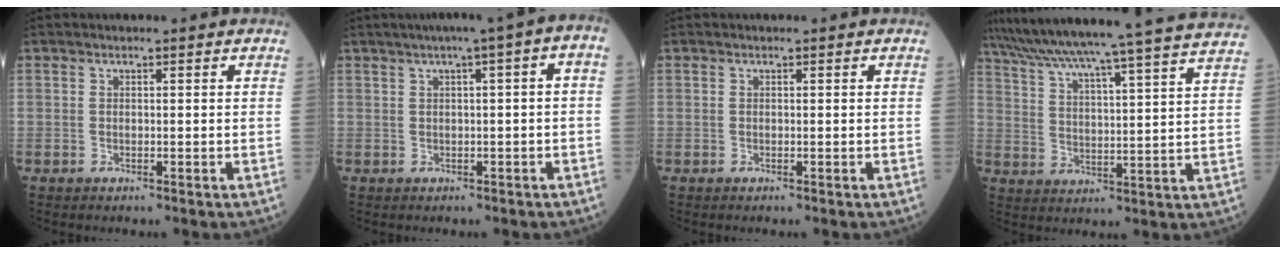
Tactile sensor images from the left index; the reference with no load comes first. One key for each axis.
{"total": 5.7, "fx": 1.2, "fy": 1.1, "fz": 5.5, "tx": -0.077, "ty": 0.027, "tz": 0.009}
{"total": 0.0}
{"total": 27.6, "fx": 24.8, "fy": -1.4, "fz": 11.9, "tx": -0.207, "ty": -0.029, "tz": 0.335}